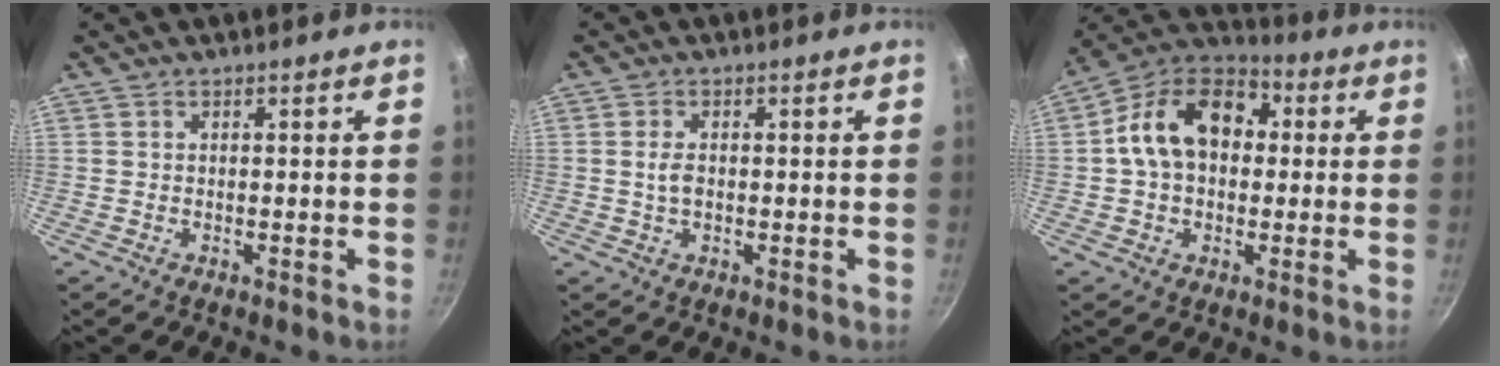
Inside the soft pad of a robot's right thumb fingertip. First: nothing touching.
{"total": 2.7, "force": [0.1, 1.6, 2.1], "torque": [-0.037, 0.004, 0.002]}
{"total": 16.0, "force": [1.9, 11.5, 11.0], "torque": [-0.152, 0.036, 0.010]}